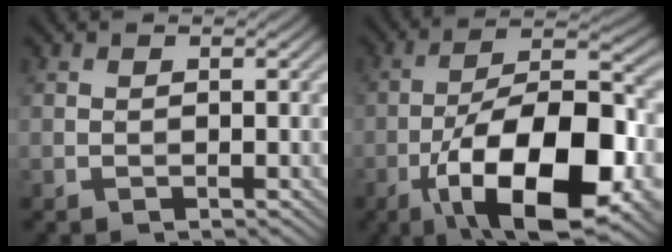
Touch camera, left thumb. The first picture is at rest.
{"total": 19.0, "force": [-8.4, 7.4, 15.3], "torque": [-0.252, -0.002, -0.149]}